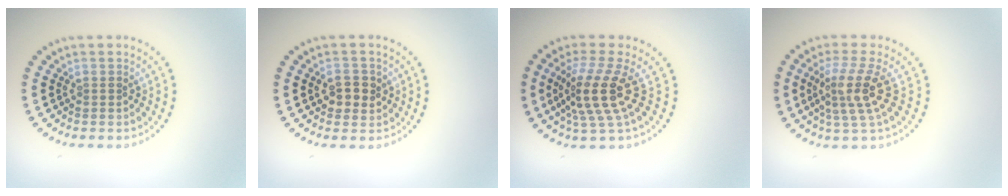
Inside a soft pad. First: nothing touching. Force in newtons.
{"total": 2.4, "press": 2.3, "slide": 0.4}
{"total": 4.6, "press": 3.5, "slide": 3.1}
{"total": 4.0, "press": 2.9, "slide": 2.8}